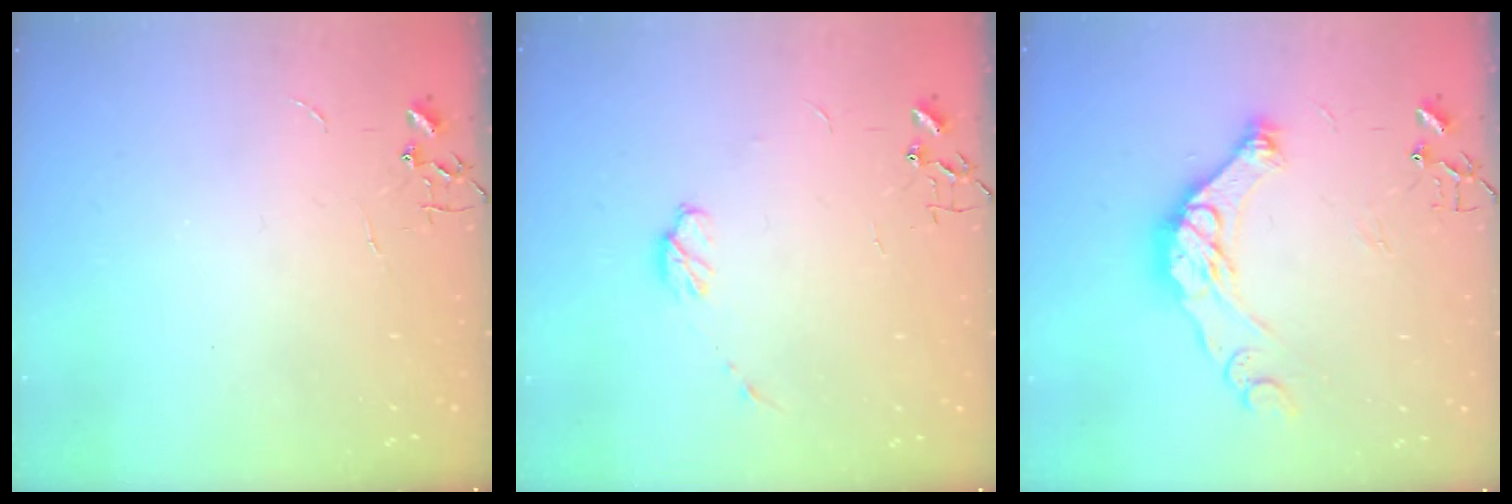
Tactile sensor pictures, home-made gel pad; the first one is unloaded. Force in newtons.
{"total": 5.7, "press": 5.6, "slide": 1.2}
{"total": 15.1, "press": 15.0, "slide": 1.8}